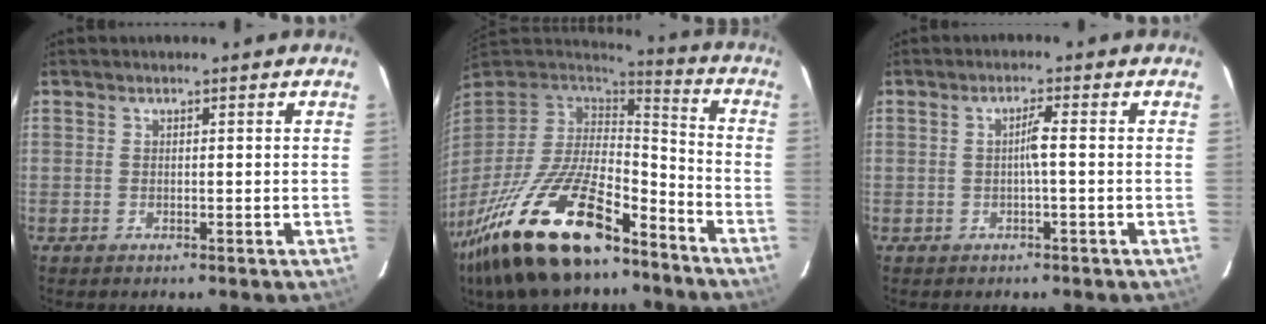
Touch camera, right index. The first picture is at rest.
{"total": 27.9, "force": [-17.9, 11.0, 18.3], "torque": [-0.367, -0.039, -0.296]}
{"total": 2.3, "force": [-0.4, -0.3, 2.2], "torque": [-0.041, 0.004, -0.008]}